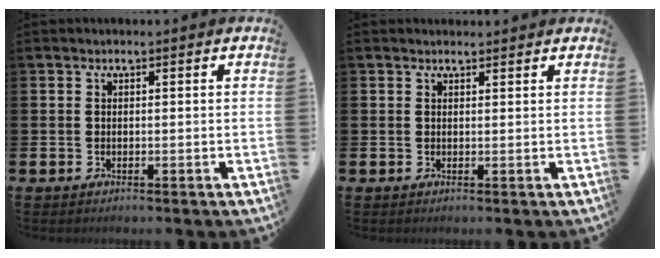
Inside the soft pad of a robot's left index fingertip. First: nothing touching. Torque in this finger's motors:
{"motor_torque": [0.20, -0.16, -0.08, -0.05]}